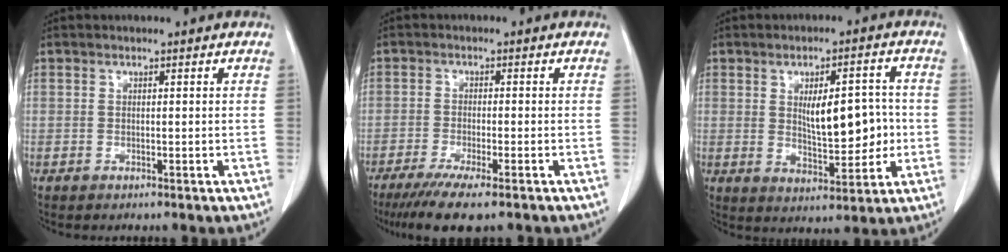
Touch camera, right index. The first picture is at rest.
{"total": 8.1, "force": [-5.8, 0.6, 5.6], "torque": [-0.088, -0.019, -0.090]}
{"total": 9.5, "force": [0.4, 3.7, 8.8], "torque": [-0.131, 0.007, 0.018]}